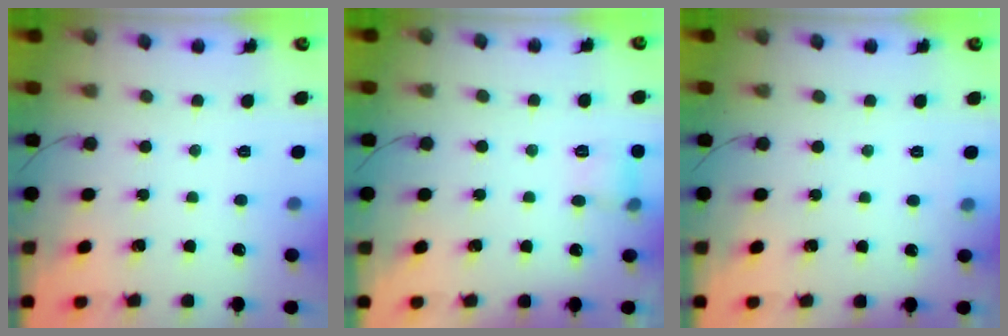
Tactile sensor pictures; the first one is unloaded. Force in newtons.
{"total": 6.1, "press": 5.9, "slide": 1.3}
{"total": 2.7, "press": 2.0, "slide": 1.8}